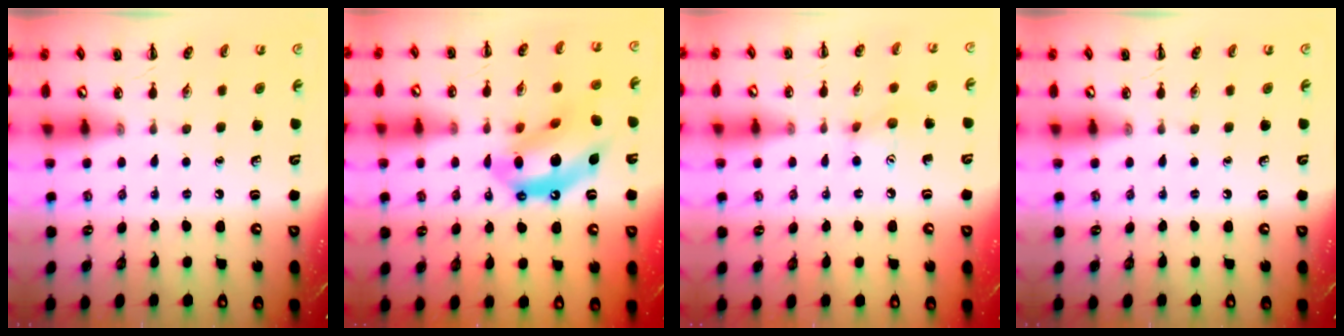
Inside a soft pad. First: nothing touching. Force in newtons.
{"total": 15.6, "press": 15.1, "slide": 3.9}
{"total": 7.2, "press": 7.2, "slide": 0.8}
{"total": 0.0}